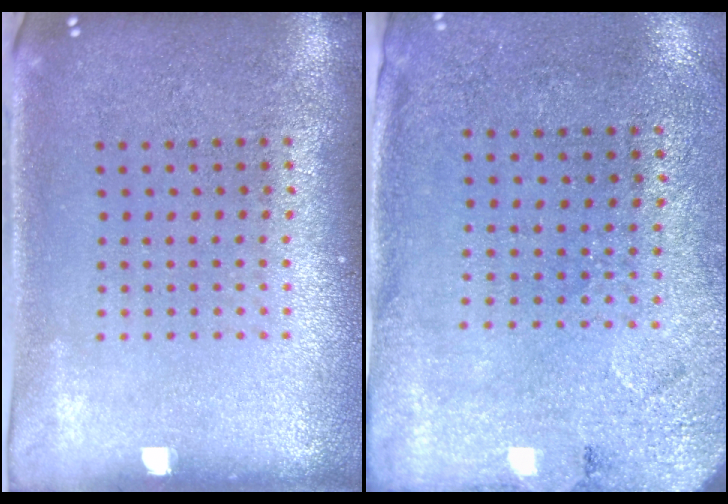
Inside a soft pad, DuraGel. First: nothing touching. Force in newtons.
{"total": 2.7, "press": 2.2, "slide": 1.5}